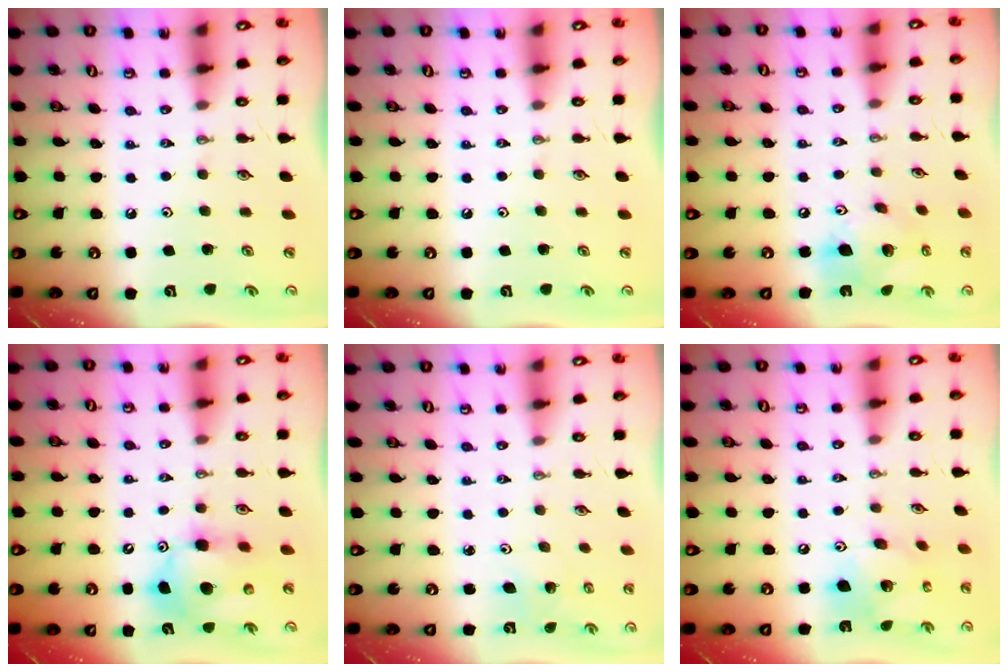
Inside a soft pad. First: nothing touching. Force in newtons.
{"total": 0.0}
{"total": 15.1, "press": 14.9, "slide": 2.6}
{"total": 12.1, "press": 11.9, "slide": 2.2}
{"total": 1.4, "press": 1.4, "slide": 0.1}
{"total": 13.4, "press": 13.3, "slide": 1.3}